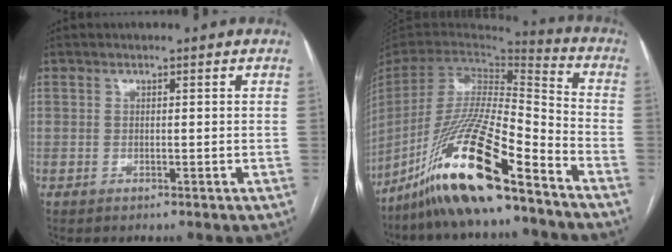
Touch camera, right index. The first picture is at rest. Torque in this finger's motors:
{"motor_torque": [0.66, -0.77, 0.47, 0.13]}